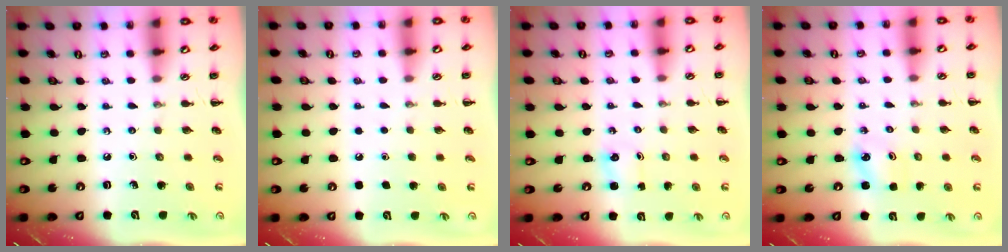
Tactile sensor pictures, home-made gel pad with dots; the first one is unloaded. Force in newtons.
{"total": 1.8, "press": 1.8, "slide": 0.1}
{"total": 0.9, "press": 0.8, "slide": 0.2}
{"total": 2.9, "press": 2.9, "slide": 0.6}